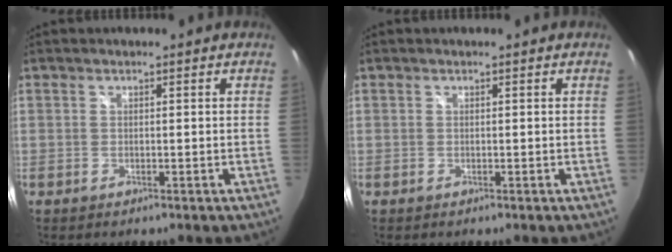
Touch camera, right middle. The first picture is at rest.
{"total": 0.0}